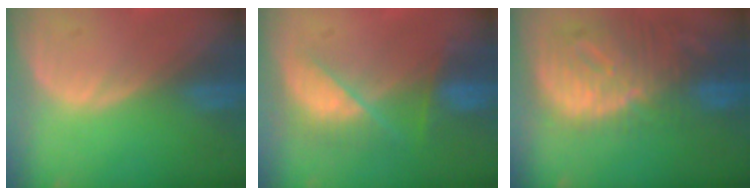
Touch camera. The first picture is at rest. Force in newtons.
{"total": 7.2, "press": 6.6, "slide": 2.9}
{"total": 12.5, "press": 10.8, "slide": 6.3}